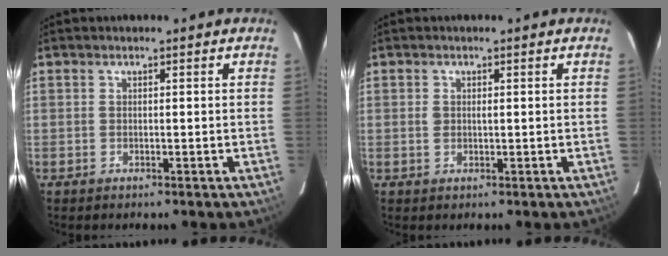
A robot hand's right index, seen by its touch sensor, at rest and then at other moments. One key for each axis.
{"total": 1.4, "fx": 0.2, "fy": 0.8, "fz": 1.2, "tx": -0.025, "ty": 0.002, "tz": 0.005}